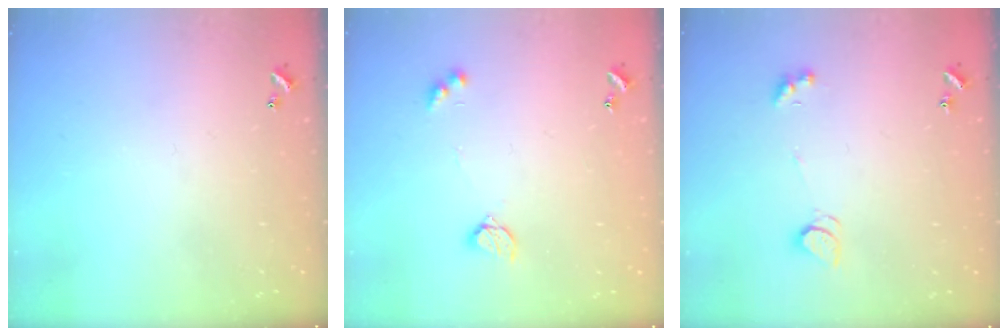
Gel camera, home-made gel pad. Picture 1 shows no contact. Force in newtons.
{"total": 4.1, "press": 4.1, "slide": 0.3}
{"total": 2.5, "press": 2.4, "slide": 0.5}